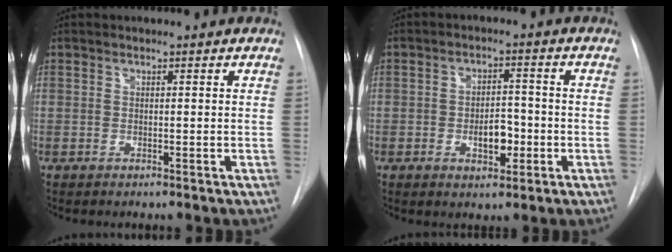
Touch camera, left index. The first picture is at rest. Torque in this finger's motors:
{"motor_torque": [0.51, 0.44, 0.13, 0.06]}